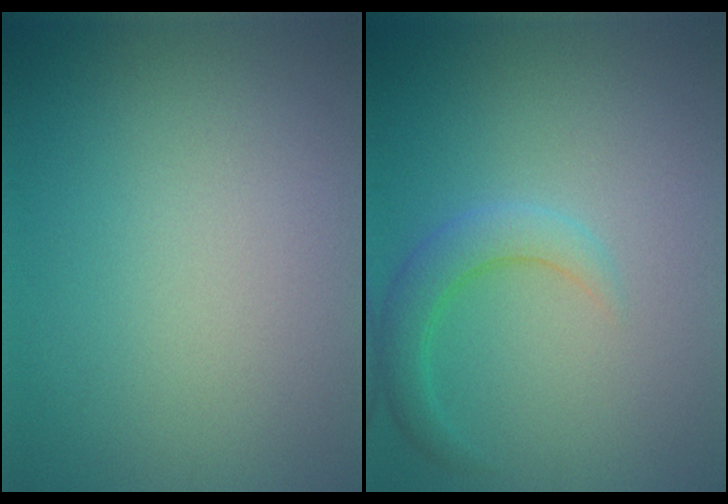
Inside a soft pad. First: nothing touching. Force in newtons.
{"total": 2.8, "press": 2.8, "slide": 0.4}